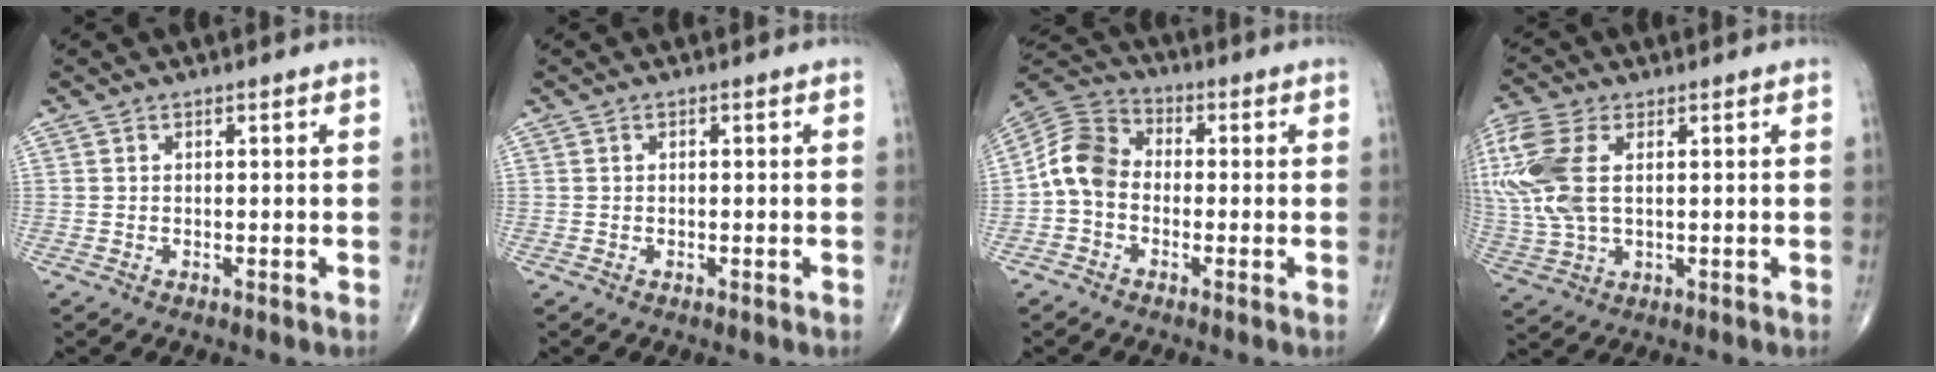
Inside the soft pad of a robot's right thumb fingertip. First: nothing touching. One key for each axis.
{"total": 0.0}
{"total": 8.5, "fx": -1.4, "fy": 6.5, "fz": 5.3, "tx": -0.090, "ty": 0.027, "tz": -0.046}
{"total": 14.3, "fx": 3.0, "fy": 8.1, "fz": 11.4, "tx": -0.300, "ty": 0.009, "tz": 0.063}